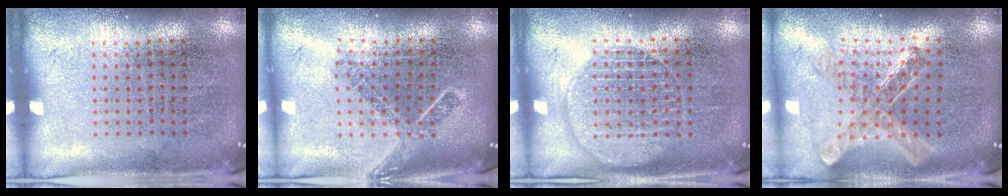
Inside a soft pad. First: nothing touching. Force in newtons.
{"total": 1.8, "press": 1.3, "slide": 1.3}
{"total": 1.6, "press": 1.6, "slide": 0.1}
{"total": 1.1, "press": 1.1, "slide": 0.2}